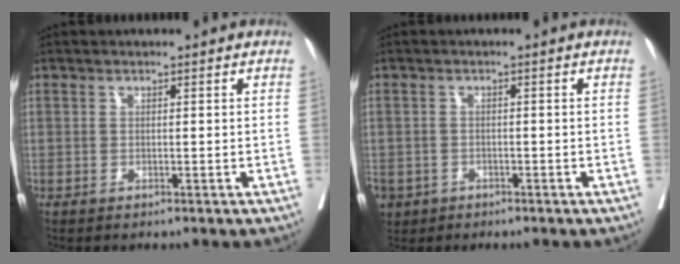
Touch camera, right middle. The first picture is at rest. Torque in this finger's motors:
{"motor_torque": [0.25, -0.27, 0.45, 0.21]}